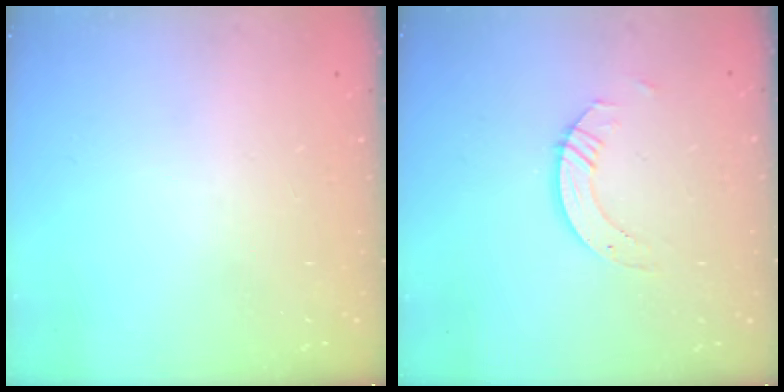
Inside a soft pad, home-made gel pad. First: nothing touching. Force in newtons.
{"total": 4.3, "press": 4.2, "slide": 0.3}